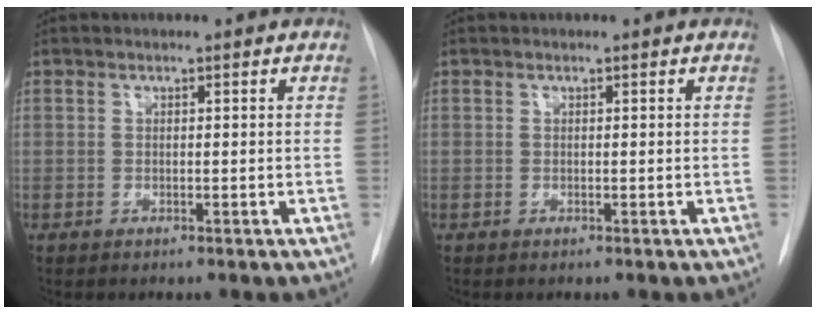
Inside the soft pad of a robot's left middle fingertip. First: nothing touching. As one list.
[{"total": 0.0}]